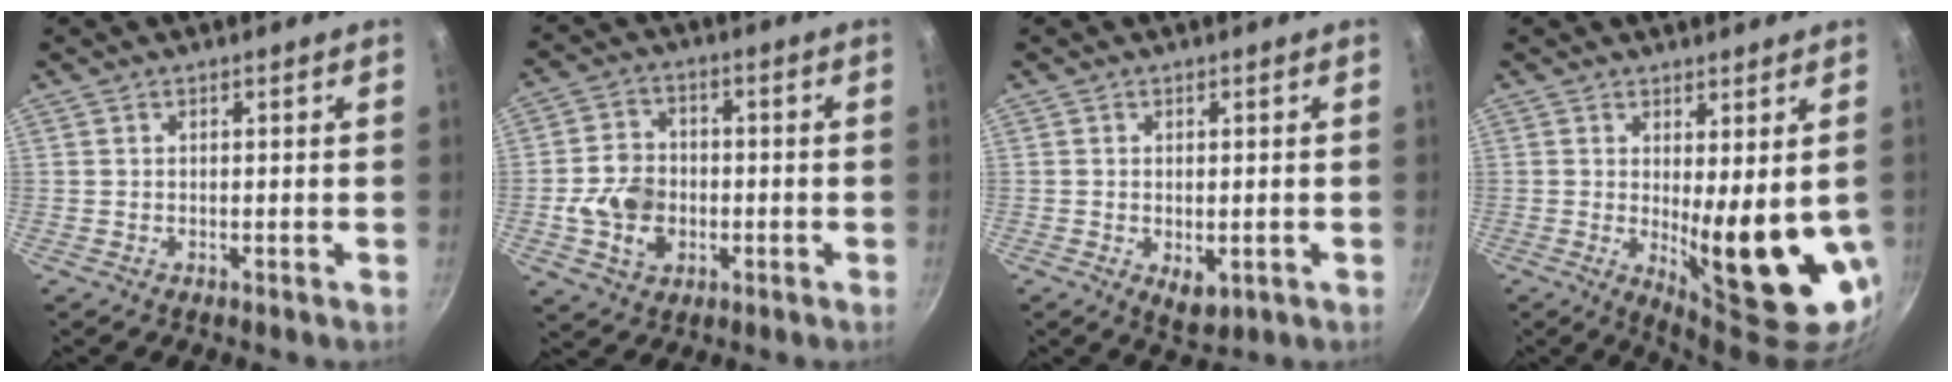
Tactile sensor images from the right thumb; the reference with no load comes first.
{"total": 9.7, "force": [-1.9, 7.7, 5.6], "torque": [-0.079, 0.020, -0.038]}
{"total": 4.0, "force": [-0.7, 2.3, 3.2], "torque": [-0.043, -0.012, -0.004]}
{"total": 13.7, "force": [0.0, 4.2, 13.0], "torque": [-0.166, -0.033, 0.017]}